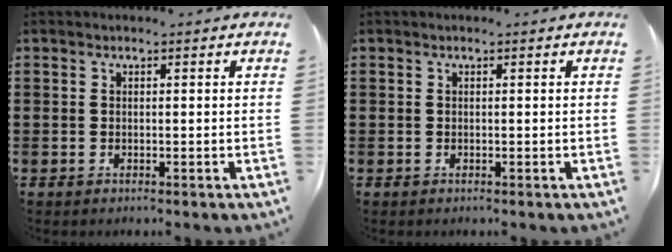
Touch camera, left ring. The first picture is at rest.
{"total": 0.0}